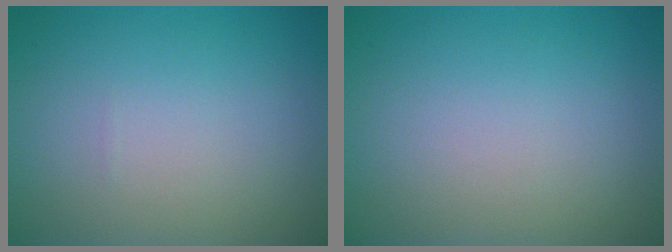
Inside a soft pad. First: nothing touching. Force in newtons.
{"total": 0.0}